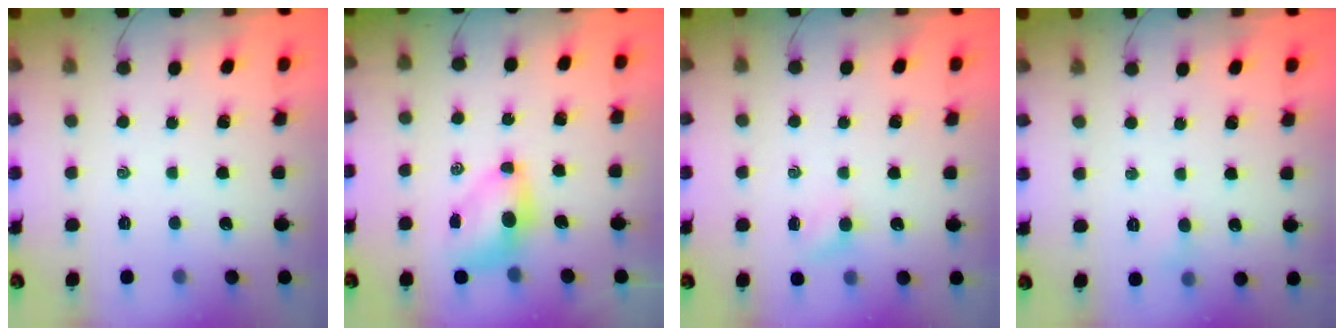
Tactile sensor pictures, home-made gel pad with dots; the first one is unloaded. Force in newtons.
{"total": 6.5, "press": 6.4, "slide": 1.1}
{"total": 3.7, "press": 3.4, "slide": 1.3}
{"total": 3.4, "press": 3.2, "slide": 1.2}